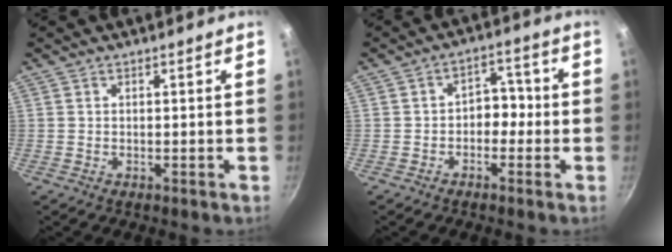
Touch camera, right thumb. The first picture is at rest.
{"total": 5.3, "force": [-1.2, 3.9, 3.5], "torque": [-0.018, 0.028, -0.031]}